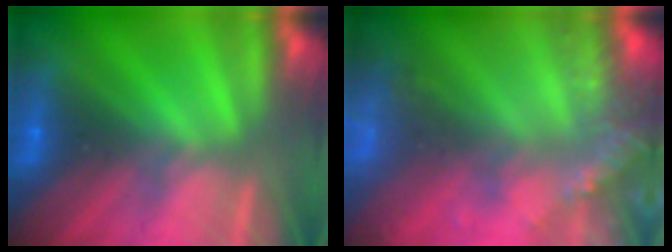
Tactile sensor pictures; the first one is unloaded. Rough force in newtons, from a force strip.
{"total": 6.9}